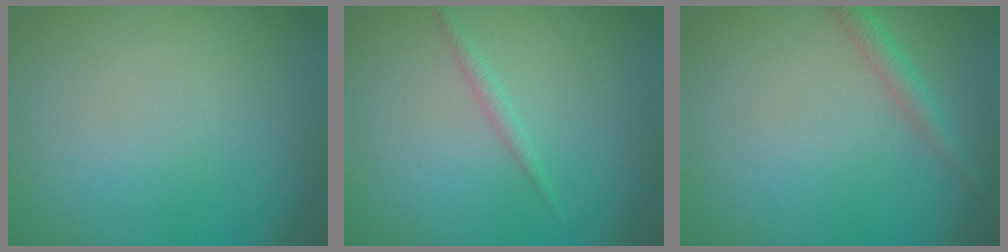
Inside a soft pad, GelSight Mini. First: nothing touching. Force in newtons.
{"total": 0.9, "press": 0.9, "slide": 0.1}
{"total": 1.9, "press": 1.9, "slide": 0.1}